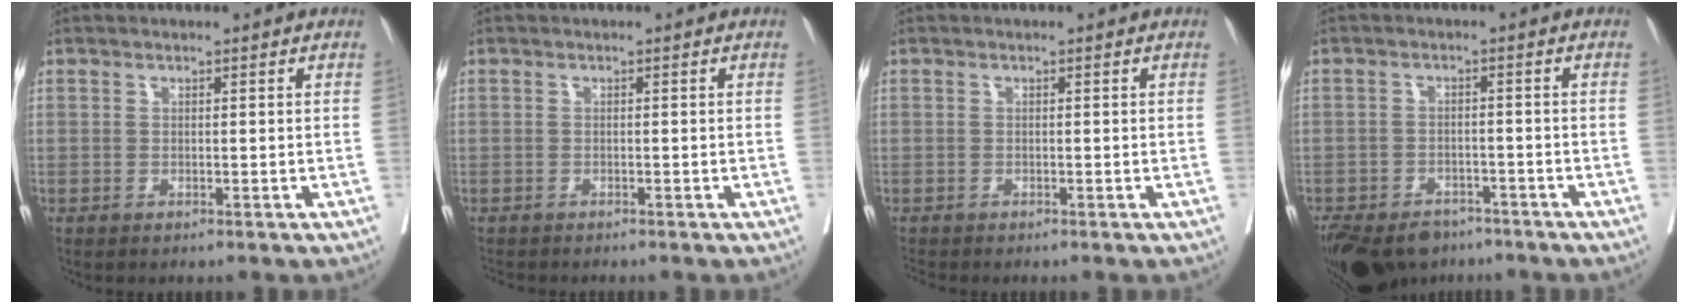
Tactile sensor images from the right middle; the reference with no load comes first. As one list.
[{"total": 2.5, "force": [-2.3, 0.4, 0.7], "torque": [-0.019, -0.008, -0.035]}, {"total": 1.2, "force": [-1.2, -0.1, 0.2], "torque": [-0.015, -0.007, -0.023]}, {"total": 14.1, "force": [-10.2, 8.1, 5.6], "torque": [-0.152, -0.017, -0.141]}]